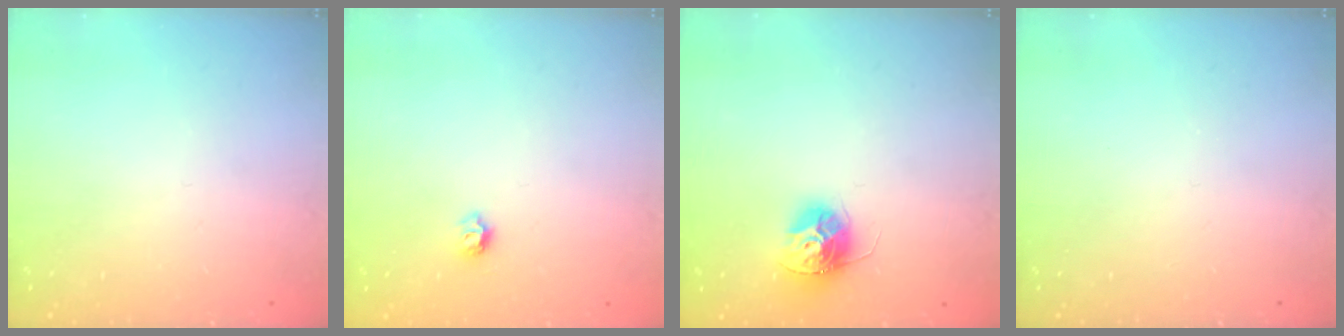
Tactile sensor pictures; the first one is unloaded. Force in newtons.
{"total": 5.5, "press": 5.5, "slide": 0.5}
{"total": 11.1, "press": 11.1, "slide": 0.5}
{"total": 0.0}